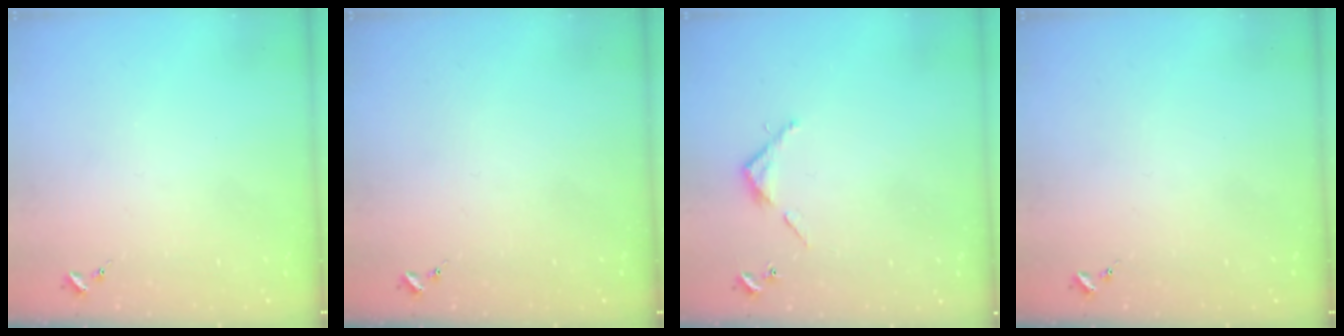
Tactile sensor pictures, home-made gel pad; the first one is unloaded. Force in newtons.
{"total": 0.0}
{"total": 3.5, "press": 3.5, "slide": 0.2}
{"total": 0.0}